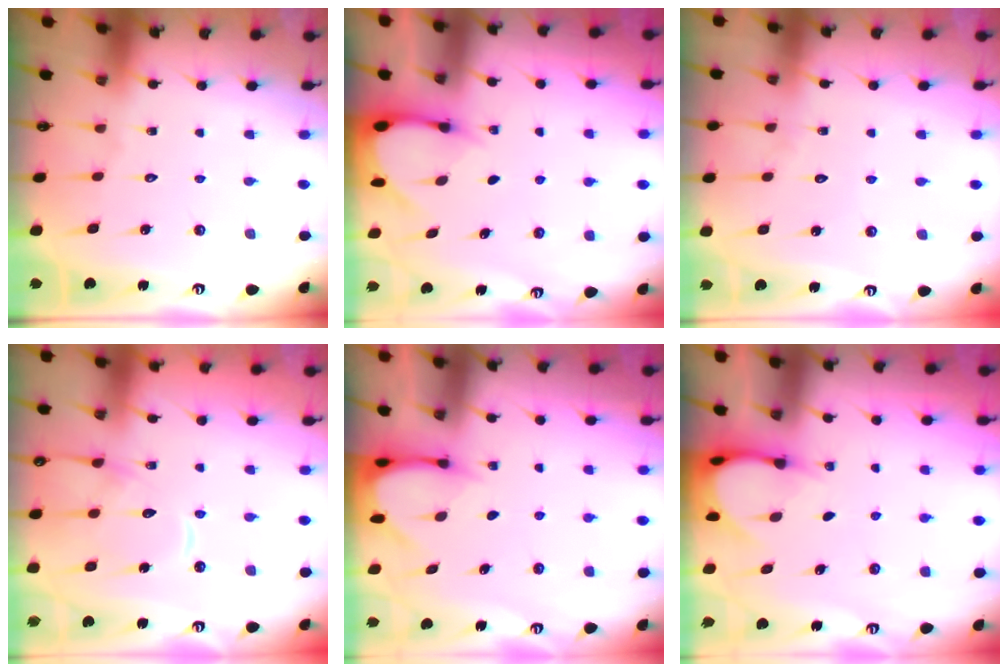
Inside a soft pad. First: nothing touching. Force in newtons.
{"total": 3.7, "press": 3.7, "slide": 0.3}
{"total": 4.3, "press": 4.3, "slide": 0.4}
{"total": 13.3, "press": 13.2, "slide": 1.3}
{"total": 3.7, "press": 3.7, "slide": 0.3}
{"total": 4.3, "press": 4.3, "slide": 0.3}